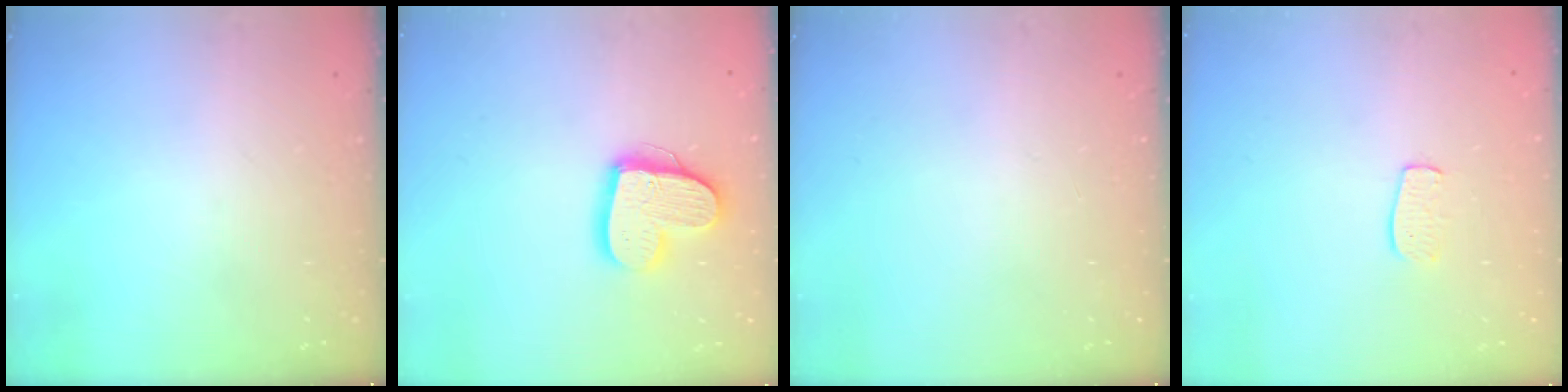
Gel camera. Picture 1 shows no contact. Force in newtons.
{"total": 14.6, "press": 14.6, "slide": 1.3}
{"total": 0.0}
{"total": 6.9, "press": 6.8, "slide": 0.4}